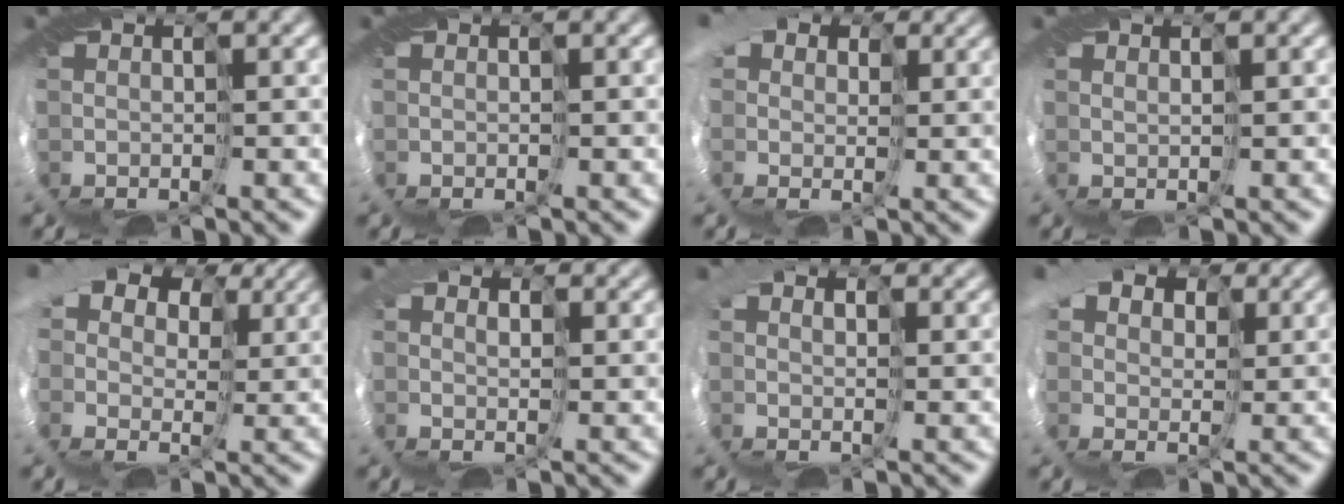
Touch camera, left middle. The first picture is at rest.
{"total": 0.0}
{"total": 9.5, "force": [4.0, 7.1, 4.9], "torque": [-0.121, 0.028, 0.031]}
{"total": 1.5, "force": [0.8, -1.0, -0.8], "torque": [0.006, 0.003, 0.005]}
{"total": 13.9, "force": [6.4, 9.3, 8.1], "torque": [-0.191, 0.034, 0.091]}
{"total": 3.7, "force": [2.2, 2.7, 1.3], "torque": [-0.045, 0.017, 0.028]}
{"total": 4.7, "force": [3.0, 3.1, 1.9], "torque": [-0.062, 0.019, 0.038]}
{"total": 9.6, "force": [5.1, 6.8, 4.6], "torque": [-0.112, 0.034, 0.061]}